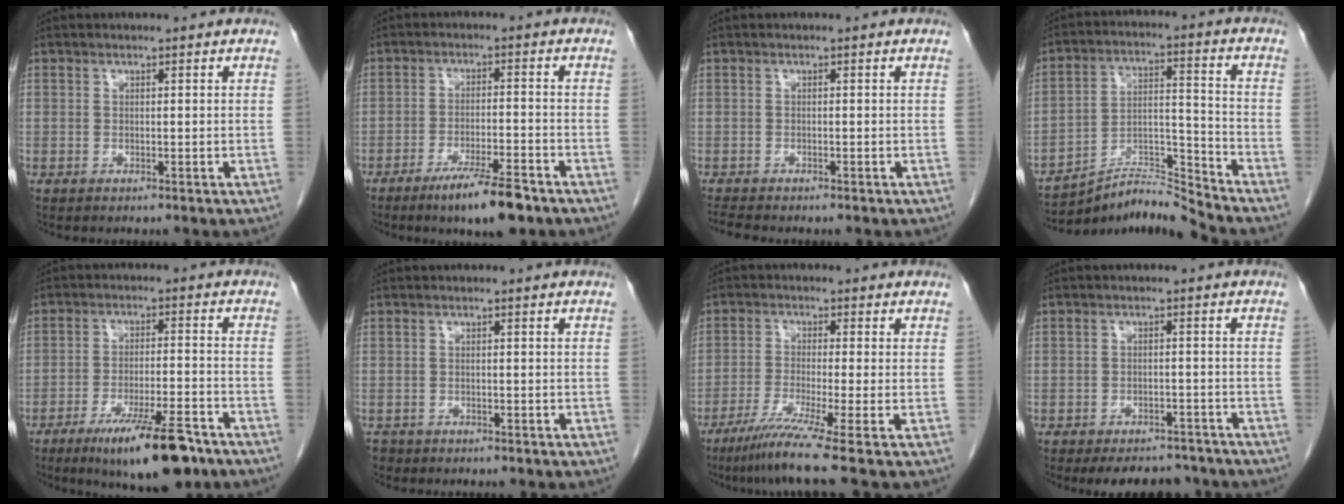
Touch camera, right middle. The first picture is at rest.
{"total": 8.2, "force": [-5.7, 0.8, 5.9], "torque": [-0.100, -0.015, -0.093]}
{"total": 2.1, "force": [-2.0, 0.2, 0.7], "torque": [-0.019, -0.008, -0.031]}
{"total": 9.6, "force": [-9.4, -2.0, 0.2], "torque": [-0.004, 0.040, -0.167]}
{"total": 12.3, "force": [-8.2, 2.1, 8.9], "torque": [-0.142, -0.018, -0.128]}
{"total": 1.5, "force": [-1.2, 0.9, 0.0], "torque": [-0.008, 0.000, -0.019]}
{"total": 8.2, "force": [-5.8, -2.3, 5.4], "torque": [-0.088, -0.034, -0.105]}
{"total": 8.4, "force": [-7.3, 3.5, 2.1], "torque": [-0.020, 0.001, -0.091]}